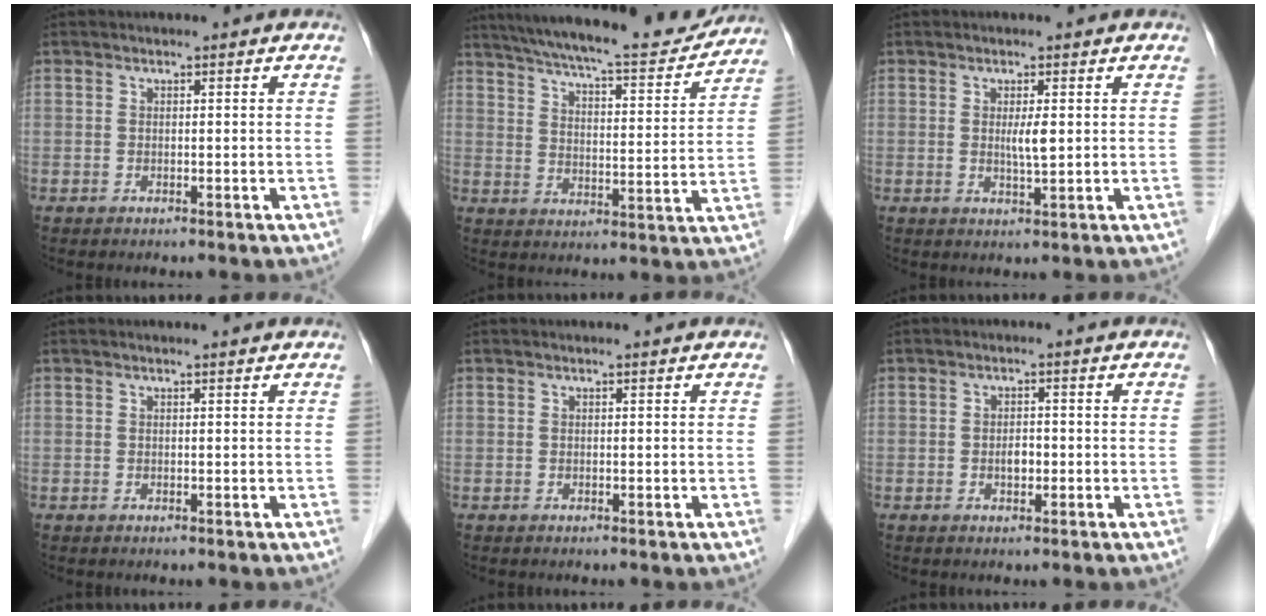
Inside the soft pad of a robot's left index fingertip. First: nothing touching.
{"total": 20.6, "force": [18.8, 2.3, 8.2], "torque": [-0.137, -0.013, 0.259]}
{"total": 2.5, "force": [0.4, 0.2, 2.4], "torque": [-0.046, -0.003, 0.008]}
{"total": 1.2, "force": [1.1, -0.1, 0.4], "torque": [-0.012, 0.005, 0.014]}
{"total": 0.6, "force": [0.5, 0.0, 0.2], "torque": [-0.006, 0.001, 0.007]}
{"total": 1.8, "force": [-0.4, 1.0, 1.4], "torque": [-0.023, 0.003, -0.006]}